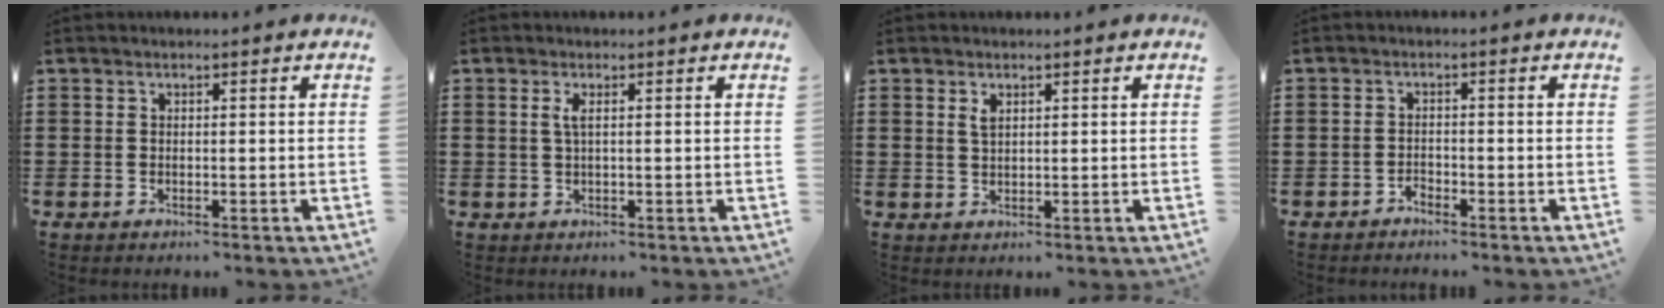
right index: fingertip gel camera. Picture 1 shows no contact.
{"total": 1.6, "force": [0.3, 0.2, 1.5], "torque": [-0.032, 0.000, 0.005]}
{"total": 1.6, "force": [0.8, 0.7, 1.2], "torque": [-0.027, 0.003, 0.013]}
{"total": 1.4, "force": [-1.4, 0.2, 0.0], "torque": [-0.005, 0.002, -0.029]}